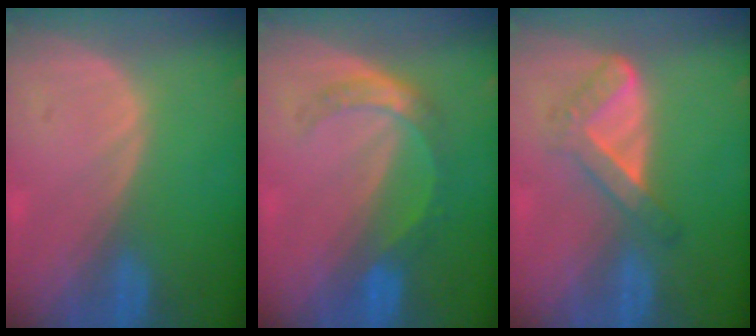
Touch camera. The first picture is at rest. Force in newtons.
{"total": 5.4, "press": 4.7, "slide": 2.5}
{"total": 5.6, "press": 4.8, "slide": 2.9}